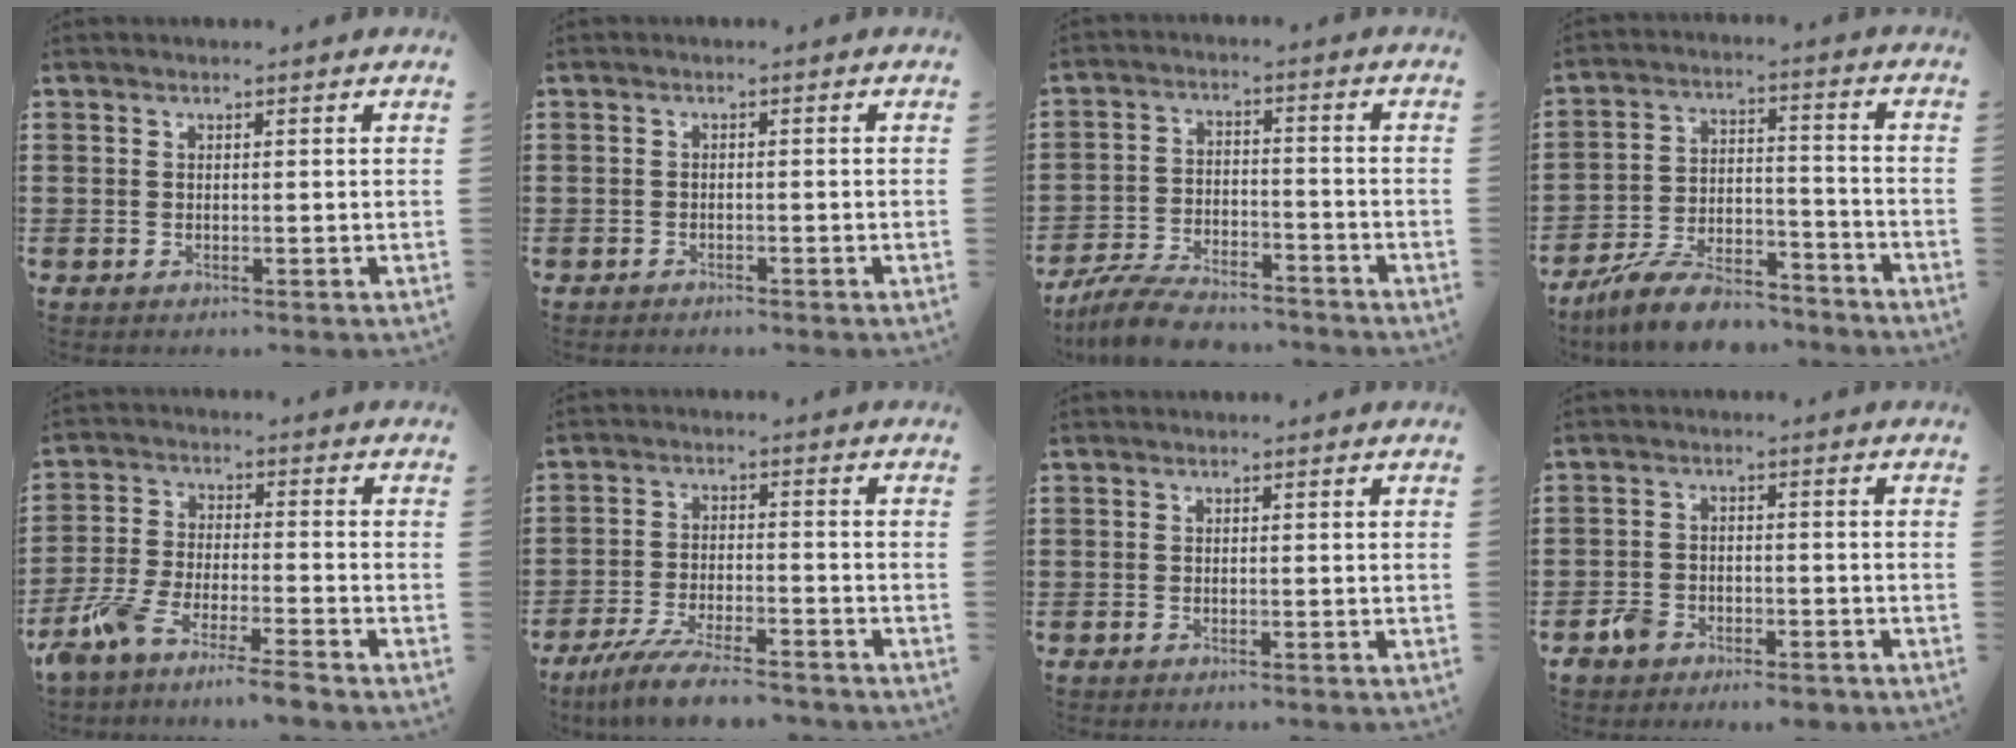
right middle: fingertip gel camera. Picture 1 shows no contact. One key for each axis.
{"total": 1.0, "fx": -0.9, "fy": 0.4, "fz": -0.1, "tx": 0.001, "ty": 0.001, "tz": -0.020}
{"total": 7.6, "fx": -7.0, "fy": 1.7, "fz": 2.5, "tx": -0.052, "ty": 0.010, "tz": -0.134}
{"total": 9.5, "fx": -8.5, "fy": 2.4, "fz": 3.4, "tx": -0.065, "ty": 0.026, "tz": -0.163}
{"total": 7.1, "fx": -6.5, "fy": -0.4, "fz": 2.8, "tx": -0.075, "ty": -0.014, "tz": -0.132}
{"total": 7.4, "fx": -6.5, "fy": 0.9, "fz": 3.4, "tx": -0.077, "ty": -0.004, "tz": -0.124}
{"total": 0.6, "fx": -0.5, "fy": 0.1, "fz": 0.3, "tx": -0.008, "ty": -0.003, "tz": -0.009}
{"total": 4.1, "fx": -3.4, "fy": 1.8, "fz": 1.2, "tx": -0.043, "ty": 0.000, "tz": -0.074}